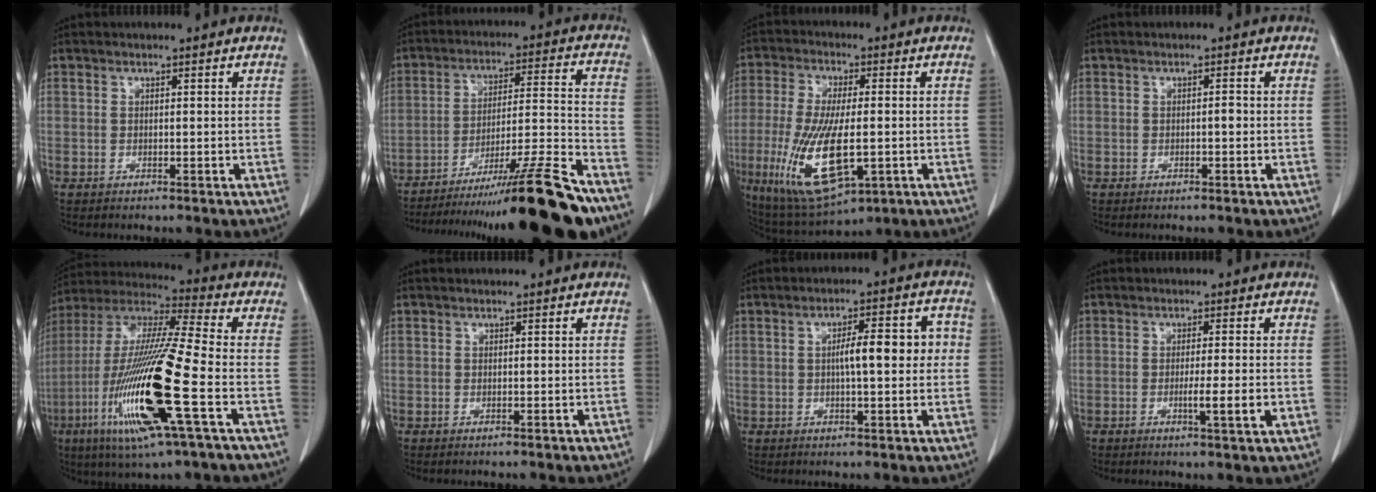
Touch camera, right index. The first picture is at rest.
{"total": 22.9, "force": [-18.8, -1.0, 13.0], "torque": [-0.153, -0.011, -0.295]}
{"total": 14.8, "force": [-3.4, 4.6, 13.6], "torque": [-0.276, -0.020, -0.046]}
{"total": 0.8, "force": [-0.2, 0.2, 0.7], "torque": [-0.010, 0.003, -0.003]}
{"total": 21.8, "force": [-6.8, 1.2, 20.7], "torque": [-0.447, -0.034, -0.132]}
{"total": 0.0}
{"total": 7.4, "force": [0.4, 1.8, 7.1], "torque": [-0.107, 0.026, 0.007]}
{"total": 4.2, "force": [-1.1, -0.3, 4.0], "torque": [-0.063, -0.008, -0.016]}